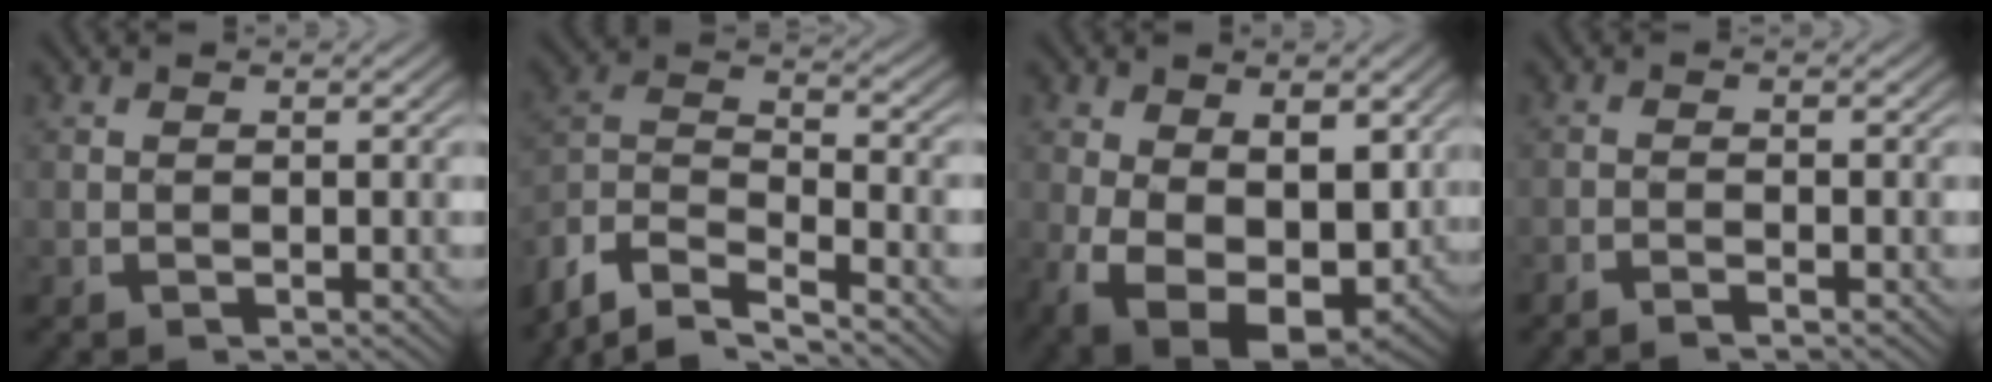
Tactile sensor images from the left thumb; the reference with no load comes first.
{"total": 11.2, "force": [-2.8, 8.4, 6.9], "torque": [-0.166, -0.042, -0.045]}
{"total": 10.7, "force": [-3.1, 7.1, 7.3], "torque": [-0.166, -0.068, -0.022]}
{"total": 1.3, "force": [-1.2, 0.0, 0.4], "torque": [-0.004, -0.001, -0.027]}